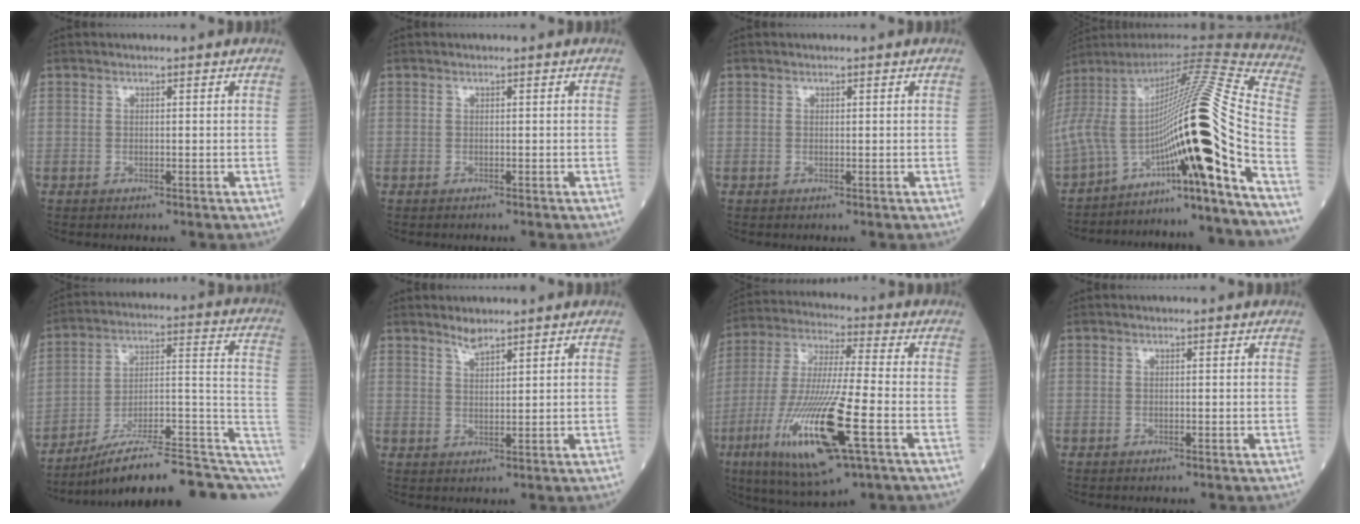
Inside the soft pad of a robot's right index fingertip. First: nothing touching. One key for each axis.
{"total": 0.0}
{"total": 0.0}
{"total": 25.2, "fx": -14.3, "fy": -1.7, "fz": 20.7, "tx": -0.329, "ty": 0.024, "tz": -0.242}
{"total": 20.6, "fx": -13.4, "fy": 4.4, "fz": 15.0, "tx": -0.158, "ty": 0.055, "tz": -0.197}
{"total": 2.3, "fx": 2.1, "fy": 0.2, "fz": 0.9, "tx": -0.018, "ty": -0.003, "tz": 0.041}
{"total": 19.4, "fx": -7.1, "fy": 2.0, "fz": 18.0, "tx": -0.388, "ty": -0.039, "tz": -0.127}
{"total": 0.0}